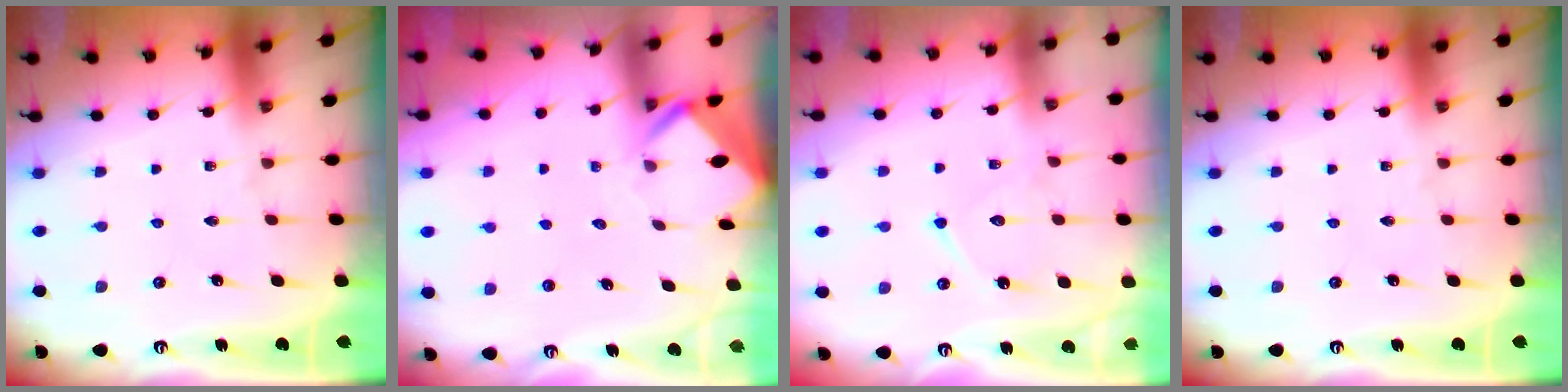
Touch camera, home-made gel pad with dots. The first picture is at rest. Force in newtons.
{"total": 2.7, "press": 2.7, "slide": 0.2}
{"total": 9.8, "press": 9.7, "slide": 0.8}
{"total": 0.0}